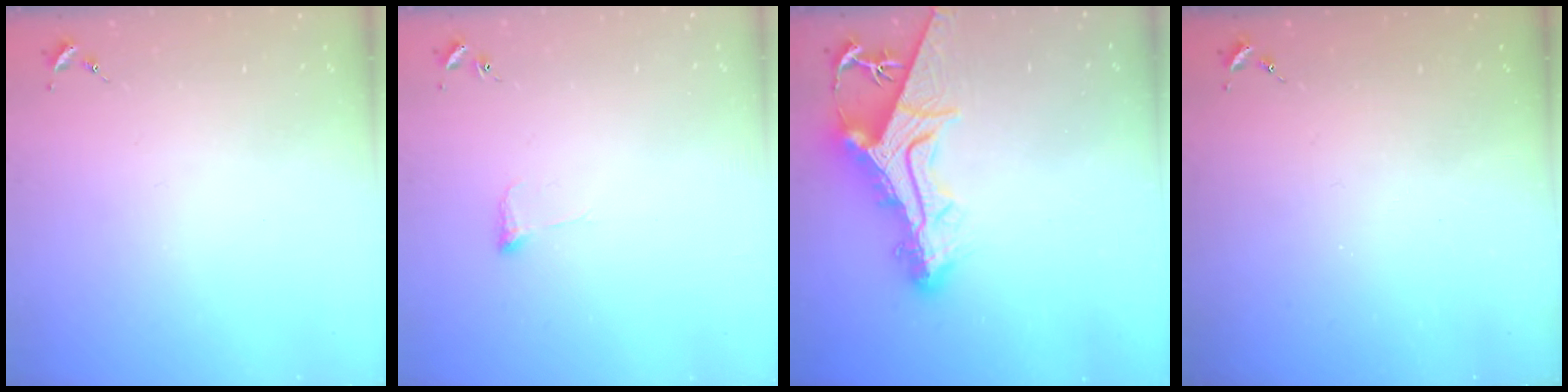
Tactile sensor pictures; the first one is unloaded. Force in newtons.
{"total": 4.7, "press": 4.6, "slide": 0.6}
{"total": 18.3, "press": 18.2, "slide": 1.9}
{"total": 0.0}